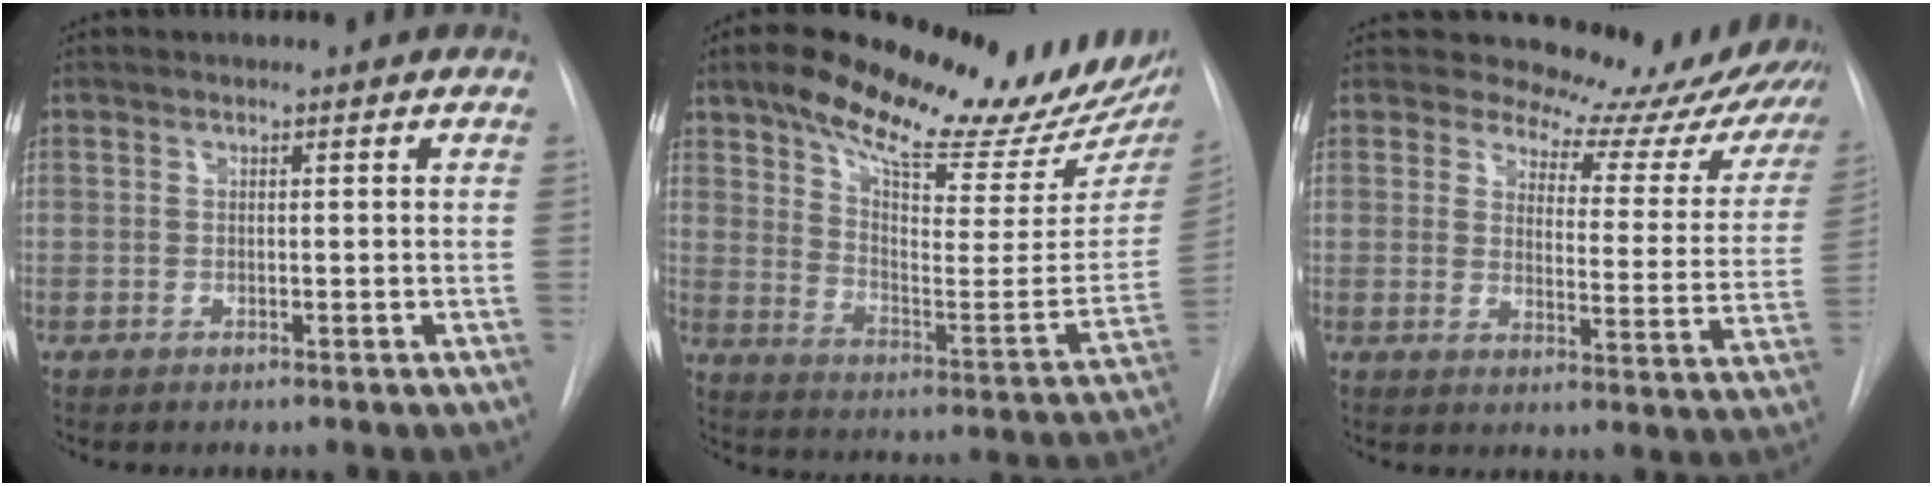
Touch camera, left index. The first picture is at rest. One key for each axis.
{"total": 25.0, "fx": 18.3, "fy": 6.2, "fz": 15.8, "tx": -0.236, "ty": -0.019, "tz": 0.255}
{"total": 20.2, "fx": 18.9, "fy": 6.3, "fz": 3.7, "tx": -0.008, "ty": -0.079, "tz": 0.196}